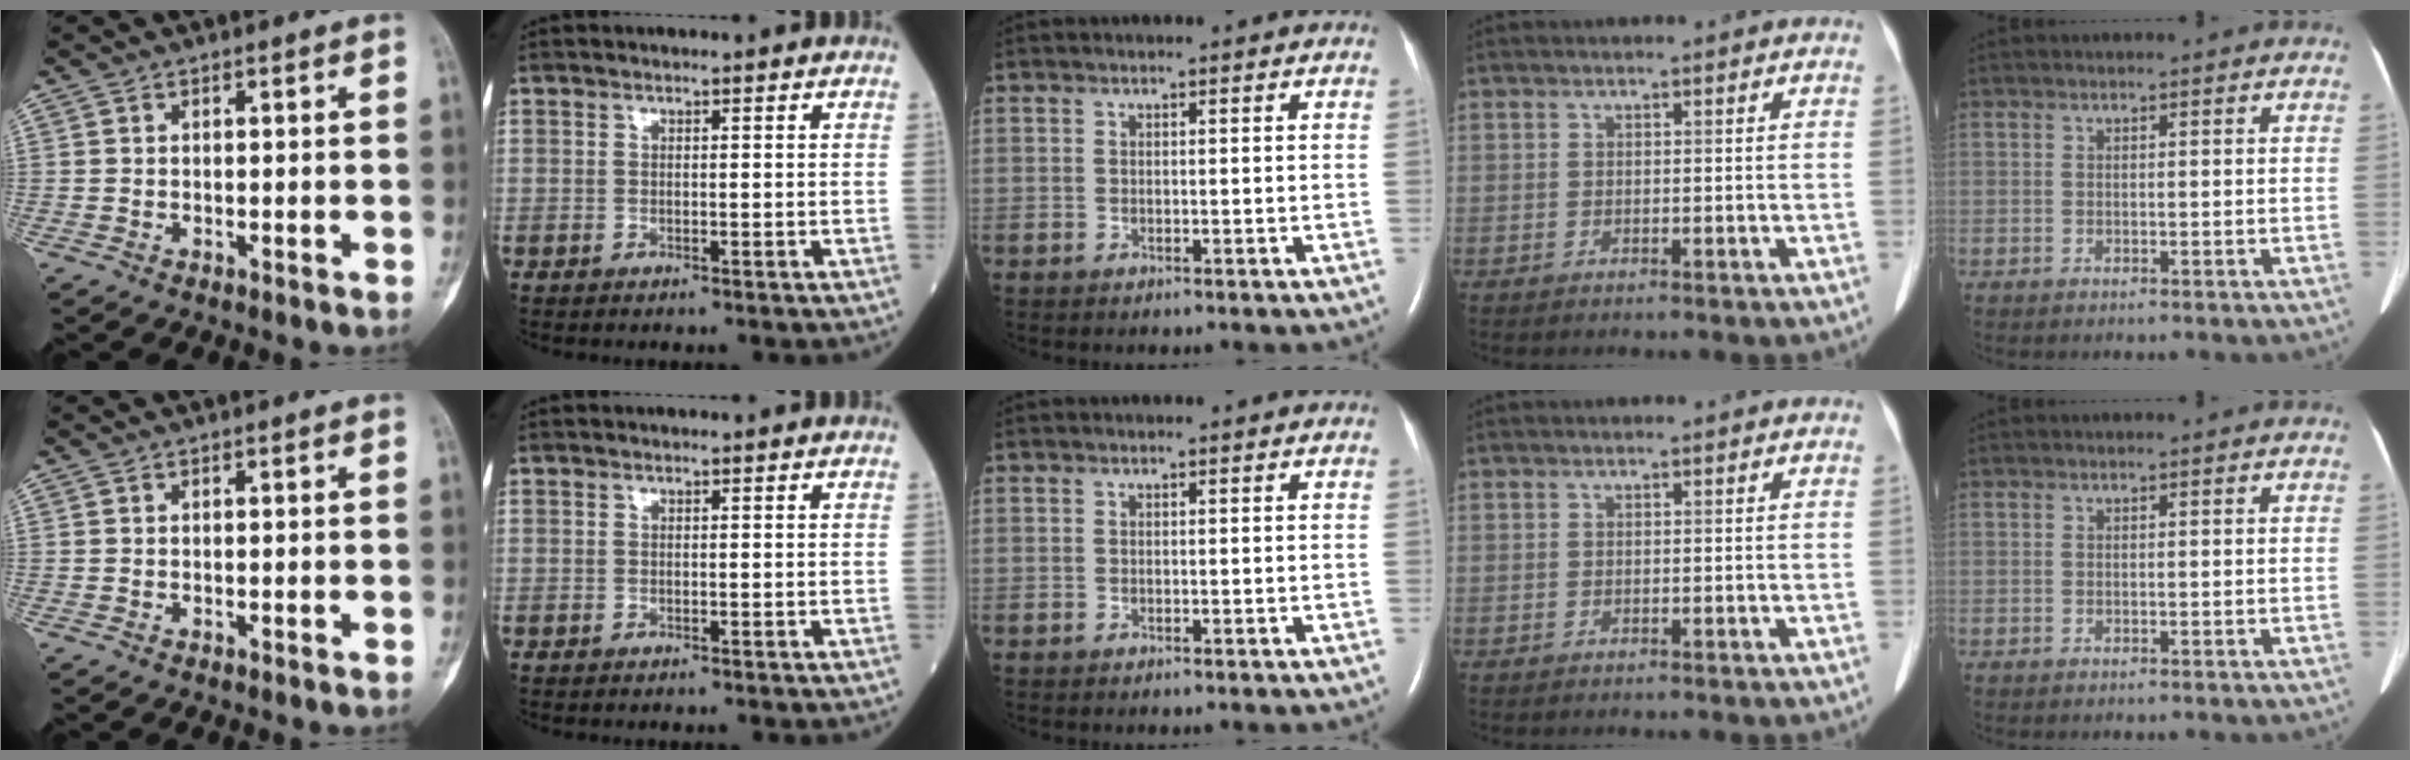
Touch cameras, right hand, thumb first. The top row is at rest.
{}